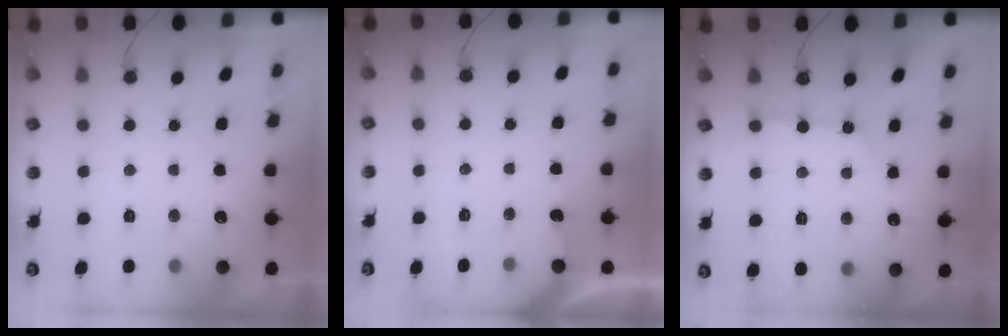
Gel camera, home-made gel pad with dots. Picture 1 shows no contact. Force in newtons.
{"total": 3.6, "press": 3.6, "slide": 0.3}
{"total": 3.3, "press": 3.3, "slide": 0.4}